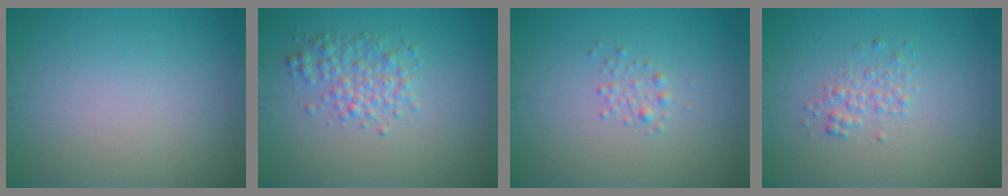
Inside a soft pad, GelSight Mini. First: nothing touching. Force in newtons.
{"total": 2.9, "press": 2.9, "slide": 0.0}
{"total": 1.1, "press": 1.1, "slide": 0.0}
{"total": 1.5, "press": 1.5, "slide": 0.0}